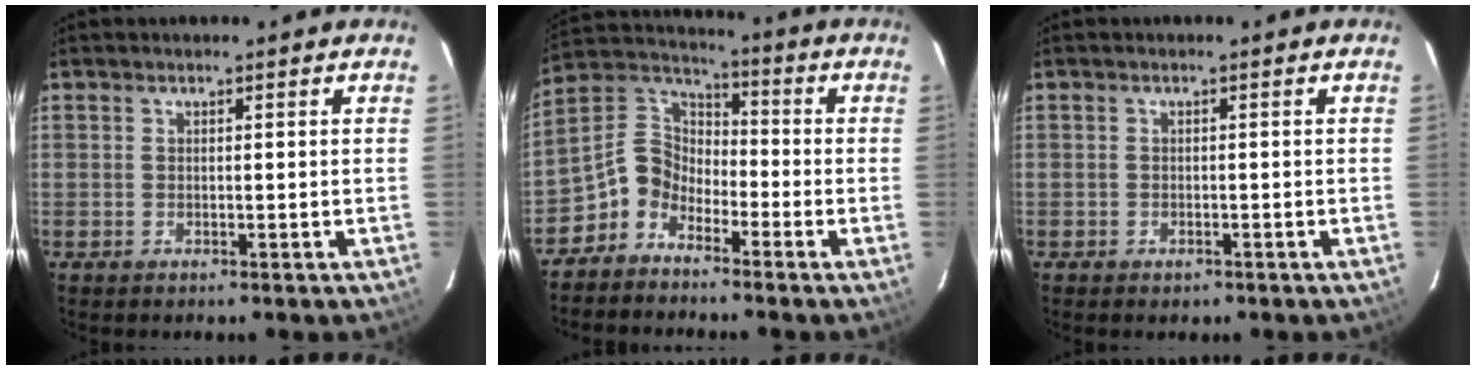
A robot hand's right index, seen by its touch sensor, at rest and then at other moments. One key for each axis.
{"total": 7.4, "fx": -5.0, "fy": 4.9, "fz": 2.3, "tx": -0.051, "ty": 0.038, "tz": -0.122}
{"total": 1.4, "fx": -0.8, "fy": 1.1, "fz": 0.5, "tx": -0.009, "ty": 0.001, "tz": -0.009}